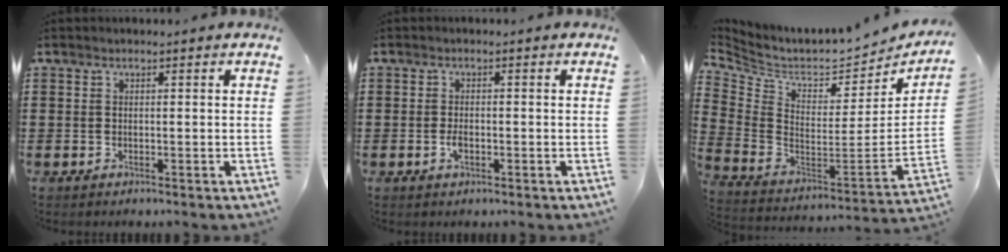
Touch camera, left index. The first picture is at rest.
{"total": 1.8, "force": [-0.6, 0.8, 1.5], "torque": [-0.037, -0.002, -0.014]}
{"total": 4.1, "force": [3.5, 1.7, 1.4], "torque": [-0.054, -0.053, 0.056]}